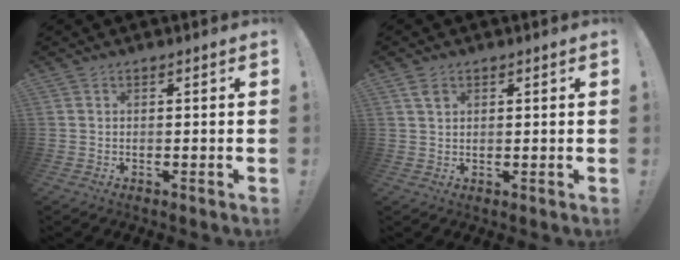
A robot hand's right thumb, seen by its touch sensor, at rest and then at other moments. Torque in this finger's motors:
{"motor_torque": [0.01, 0.89, -0.12, -0.08, 0.00]}